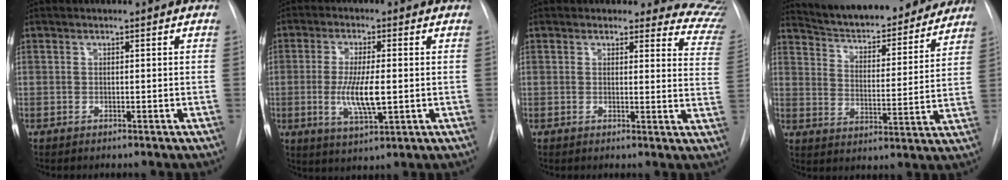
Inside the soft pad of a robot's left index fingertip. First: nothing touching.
{"total": 7.6, "force": [-0.8, 1.6, 7.3], "torque": [-0.145, -0.016, -0.014]}
{"total": 11.5, "force": [11.1, 2.9, 0.1], "torque": [0.058, -0.097, 0.065]}
{"total": 22.8, "force": [20.9, 5.2, 7.6], "torque": [-0.117, -0.018, 0.282]}